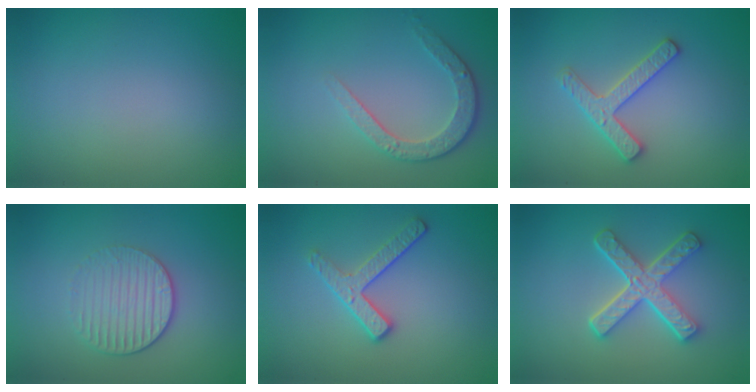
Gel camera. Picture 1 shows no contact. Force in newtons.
{"total": 3.4, "press": 2.7, "slide": 2.1}
{"total": 2.7, "press": 2.6, "slide": 0.5}
{"total": 3.1, "press": 2.7, "slide": 1.5}
{"total": 2.8, "press": 2.5, "slide": 1.3}
{"total": 5.1, "press": 3.9, "slide": 3.3}